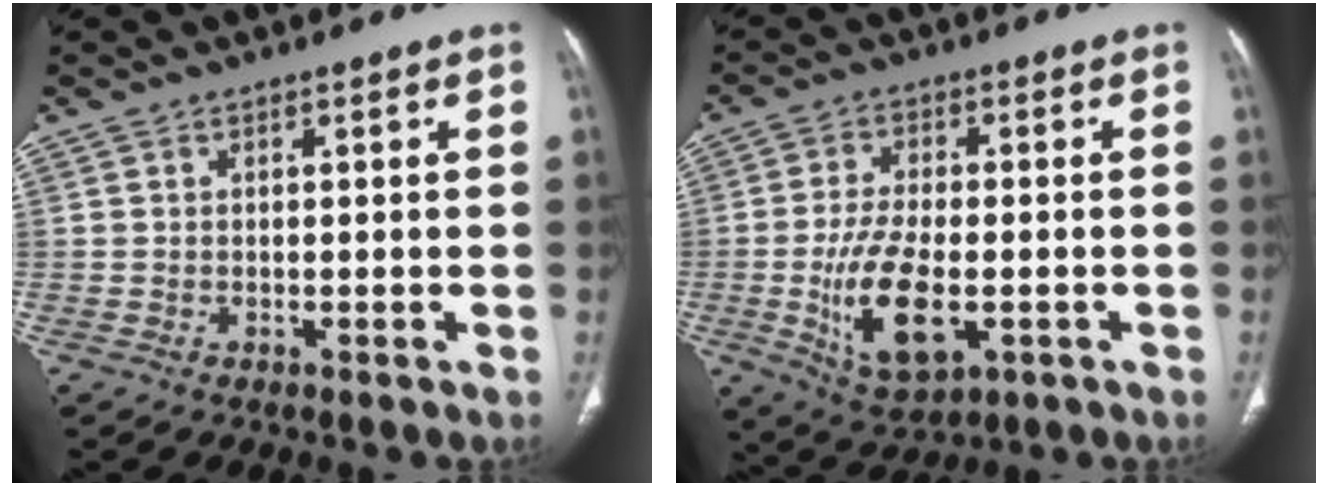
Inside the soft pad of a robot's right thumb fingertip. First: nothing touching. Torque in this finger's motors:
{"motor_torque": [-0.40, 0.92, 0.55, 0.49, 0.38]}